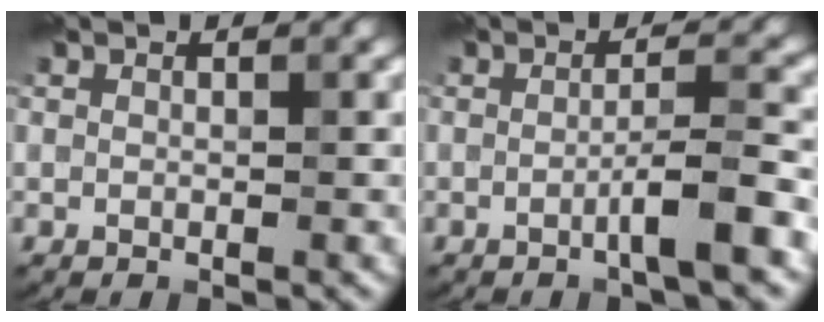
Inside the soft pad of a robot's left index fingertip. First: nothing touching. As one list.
[{"total": 3.3, "force": [-1.1, 0.1, 3.1], "torque": [-0.044, 0.013, -0.029]}]